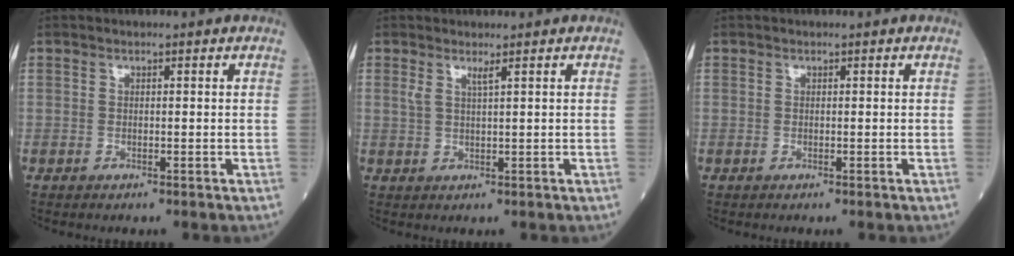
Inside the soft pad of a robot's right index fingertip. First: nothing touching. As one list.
[{"total": 1.6, "force": [1.0, -0.3, 1.2], "torque": [-0.029, -0.003, 0.022]}, {"total": 0.0}]